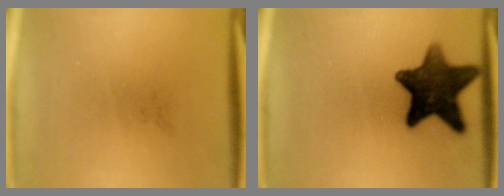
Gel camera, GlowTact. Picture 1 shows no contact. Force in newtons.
{"total": 13.3}